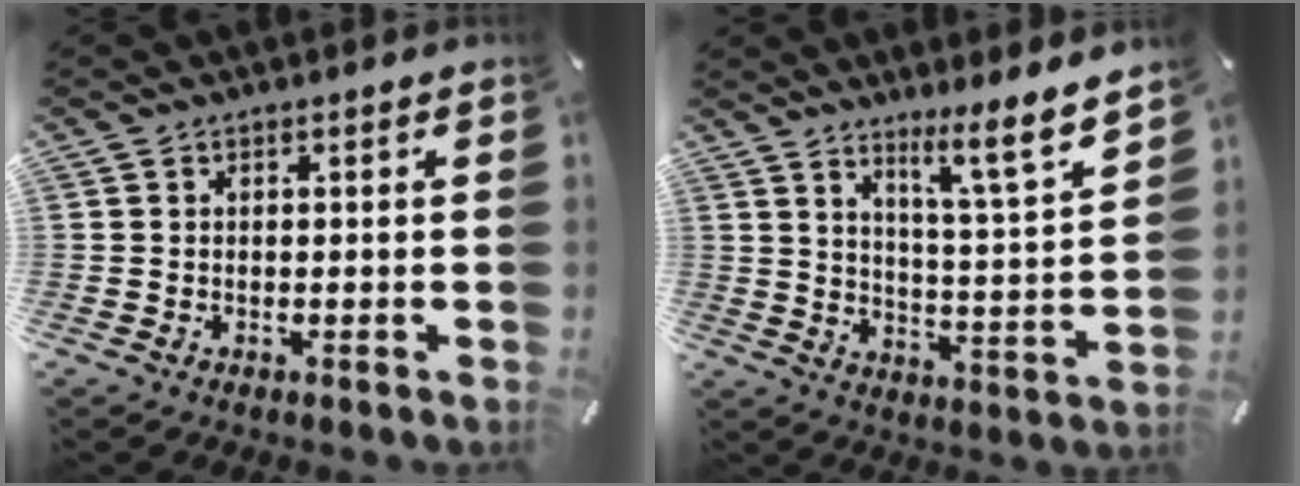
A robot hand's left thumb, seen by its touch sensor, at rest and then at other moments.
{"total": 11.0, "force": [8.5, 1.0, 6.9], "torque": [-0.102, -0.067, 0.138]}